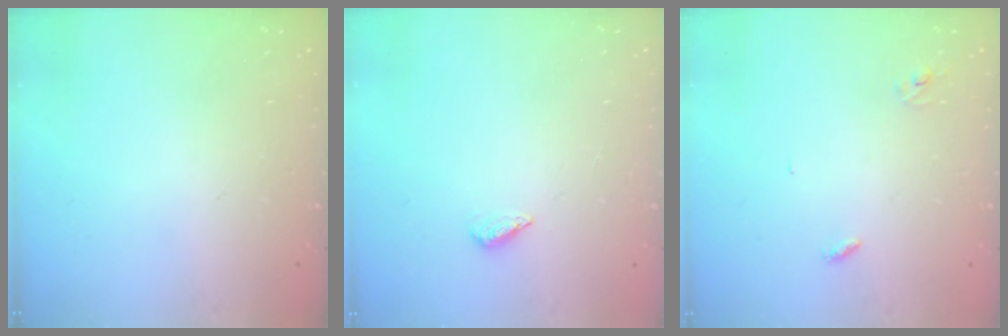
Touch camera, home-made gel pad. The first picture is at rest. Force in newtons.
{"total": 2.1, "press": 1.9, "slide": 0.8}
{"total": 2.8, "press": 2.8, "slide": 0.3}